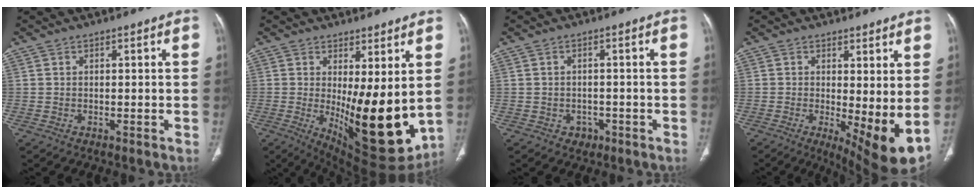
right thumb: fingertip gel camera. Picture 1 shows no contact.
{"total": 16.6, "force": [-0.2, 5.9, 15.6], "torque": [-0.216, -0.045, 0.020]}
{"total": 2.5, "force": [-1.2, 2.1, 0.8], "torque": [-0.002, 0.008, -0.013]}
{"total": 9.8, "force": [0.0, 3.1, 9.3], "torque": [-0.138, -0.023, 0.008]}